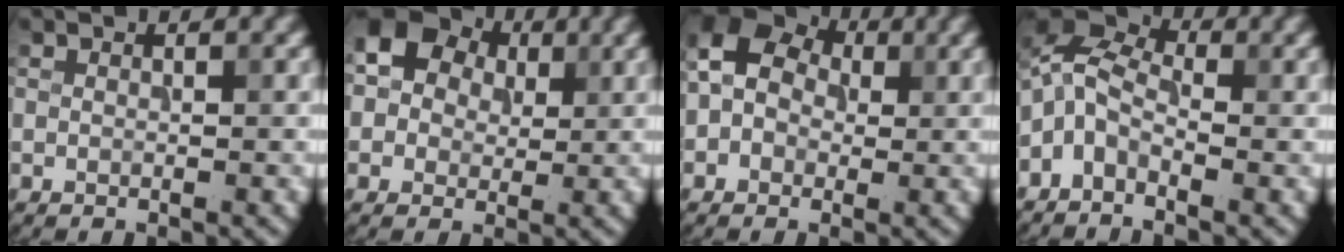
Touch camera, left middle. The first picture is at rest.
{"total": 8.5, "force": [2.8, 7.2, 3.5], "torque": [-0.069, 0.034, 0.017]}
{"total": 7.7, "force": [1.0, 6.5, 4.0], "torque": [-0.075, 0.040, -0.018]}
{"total": 4.5, "force": [-2.0, 2.7, 3.1], "torque": [-0.070, 0.013, -0.060]}